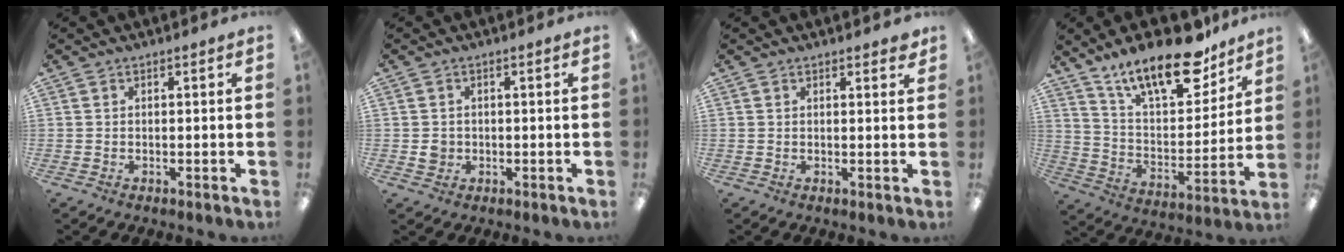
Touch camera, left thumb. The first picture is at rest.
{"total": 2.2, "force": [-0.1, 2.1, 0.7], "torque": [-0.007, 0.001, -0.006]}
{"total": 1.6, "force": [1.4, 0.4, 0.7], "torque": [0.001, -0.006, 0.022]}
{"total": 20.8, "force": [15.2, 7.7, 12.0], "torque": [-0.200, -0.091, 0.261]}